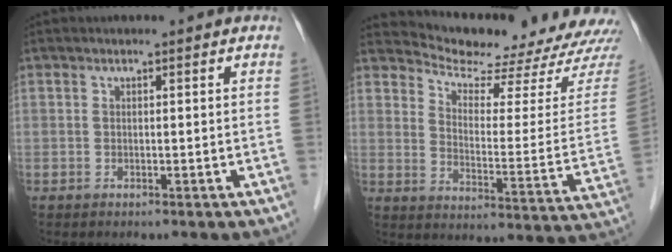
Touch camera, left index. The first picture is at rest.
{"total": 20.0, "force": [19.5, 1.5, 4.1], "torque": [-0.063, -0.094, 0.241]}